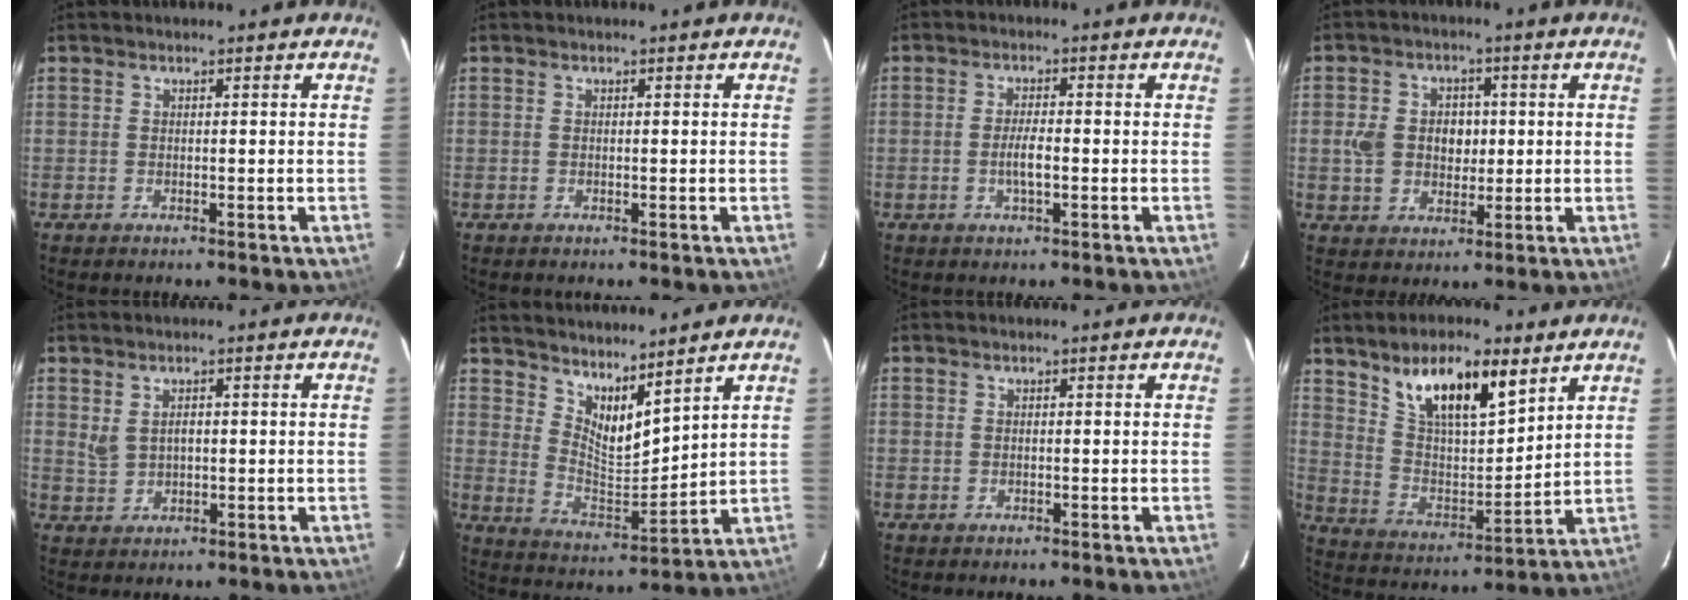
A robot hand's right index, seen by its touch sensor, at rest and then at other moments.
{"total": 0.0}
{"total": 3.3, "force": [-0.9, 0.7, 3.1], "torque": [-0.060, -0.002, -0.015]}
{"total": 7.6, "force": [0.1, 6.4, 4.1], "torque": [-0.090, 0.019, 0.002]}
{"total": 3.1, "force": [0.7, 2.1, 2.3], "torque": [-0.043, 0.002, 0.020]}
{"total": 9.8, "force": [7.8, 2.6, 5.3], "torque": [-0.088, -0.013, 0.145]}
{"total": 0.0}
{"total": 16.0, "force": [9.9, 6.1, 11.0], "torque": [-0.189, 0.007, 0.183]}